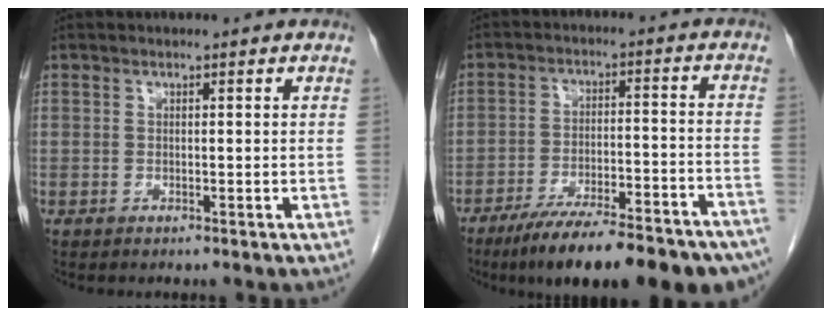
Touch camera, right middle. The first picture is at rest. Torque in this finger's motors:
{"motor_torque": [1.27, -0.87, 0.42, 0.18]}